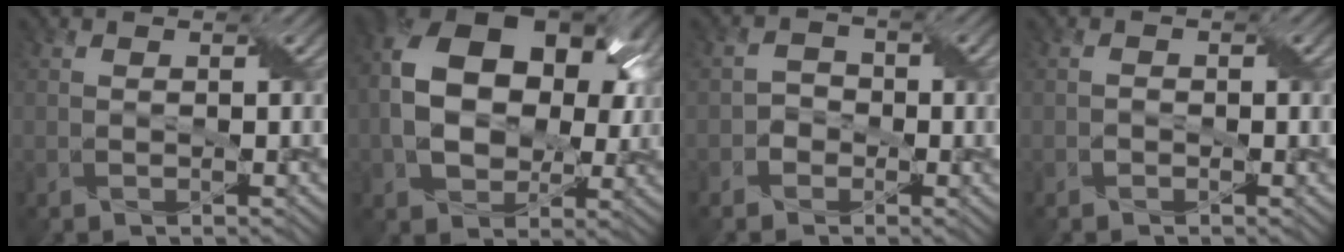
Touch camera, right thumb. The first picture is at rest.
{"total": 15.1, "force": [1.6, 10.4, 10.8], "torque": [-0.194, 0.006, 0.038]}
{"total": 2.0, "force": [-1.0, 1.7, 0.6], "torque": [-0.007, 0.005, -0.025]}
{"total": 0.8, "force": [-0.4, 0.6, 0.5], "torque": [-0.010, 0.001, -0.008]}